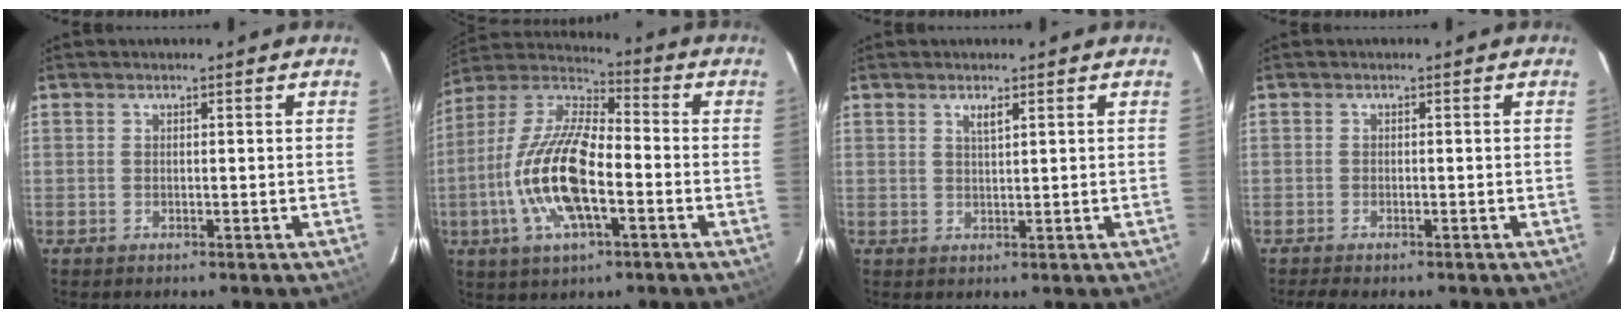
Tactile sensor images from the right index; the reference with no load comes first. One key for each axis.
{"total": 18.0, "fx": -4.8, "fy": 6.8, "fz": 15.9, "tx": -0.326, "ty": -0.005, "tz": -0.097}
{"total": 1.7, "fx": 1.0, "fy": 0.2, "fz": 1.4, "tx": -0.022, "ty": 0.001, "tz": 0.015}
{"total": 2.7, "fx": -2.2, "fy": 0.5, "fz": 1.4, "tx": -0.034, "ty": -0.008, "tz": -0.038}